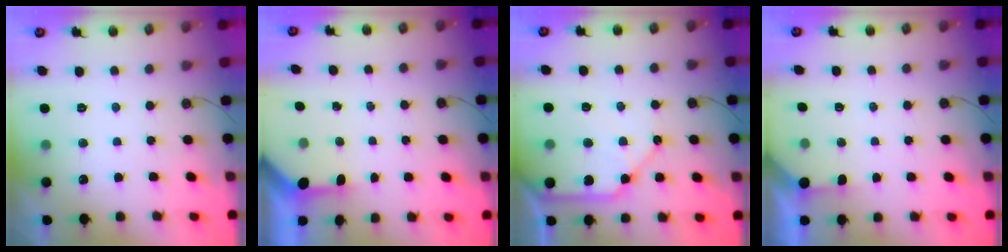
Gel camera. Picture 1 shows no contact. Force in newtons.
{"total": 3.0, "press": 3.0, "slide": 0.2}
{"total": 11.6, "press": 11.5, "slide": 1.4}
{"total": 2.3, "press": 2.3, "slide": 0.3}